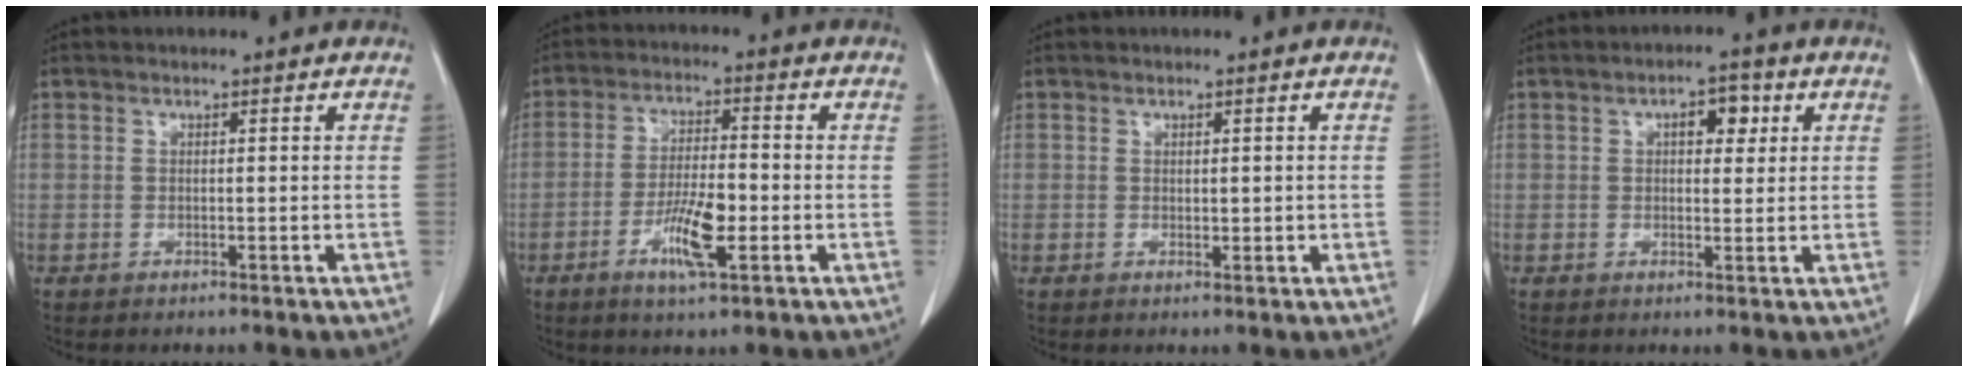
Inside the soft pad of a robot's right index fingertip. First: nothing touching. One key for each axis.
{"total": 7.5, "fx": -2.6, "fy": 1.5, "fz": 6.8, "tx": -0.130, "ty": -0.002, "tz": -0.043}
{"total": 0.9, "fx": 0.3, "fy": 0.6, "fz": 0.7, "tx": -0.008, "ty": -0.001, "tz": 0.009}
{"total": 4.2, "fx": 1.5, "fy": 2.0, "fz": 3.3, "tx": -0.046, "ty": 0.012, "tz": 0.019}